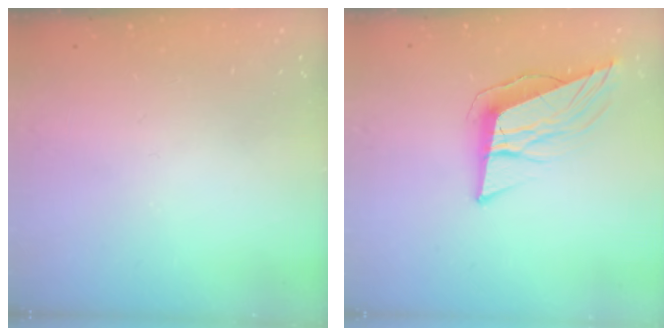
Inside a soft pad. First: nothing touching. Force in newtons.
{"total": 11.2, "press": 10.6, "slide": 3.7}